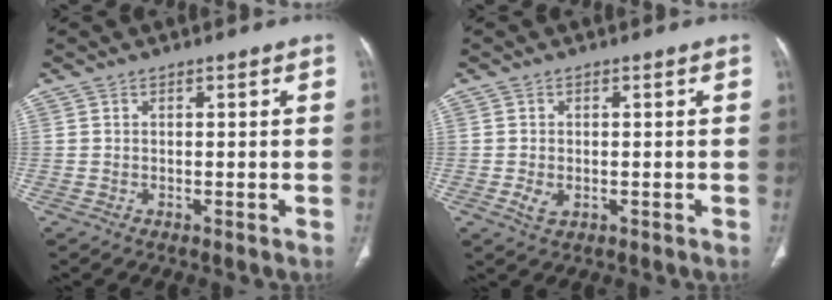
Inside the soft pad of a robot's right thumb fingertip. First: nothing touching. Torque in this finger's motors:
{"motor_torque": [-0.47, 0.40, -0.19, 0.06, 0.08]}